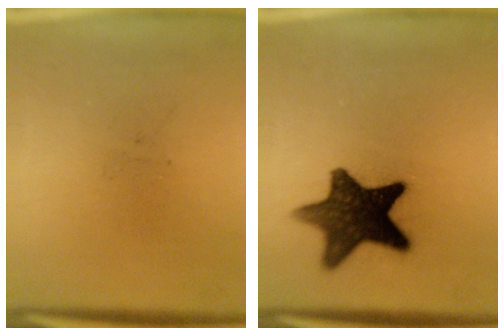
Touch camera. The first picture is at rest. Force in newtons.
{"total": 13.2}